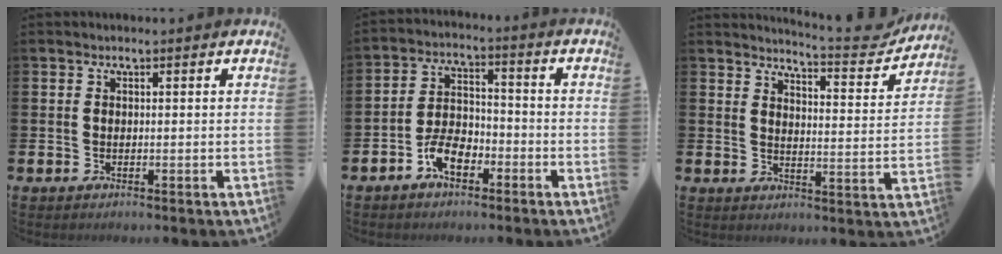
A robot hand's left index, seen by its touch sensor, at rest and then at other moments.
{"total": 5.5, "force": [-3.1, 2.9, 3.4], "torque": [-0.064, 0.013, -0.058]}
{"total": 5.5, "force": [5.3, 0.3, 1.2], "torque": [-0.024, -0.049, 0.084]}